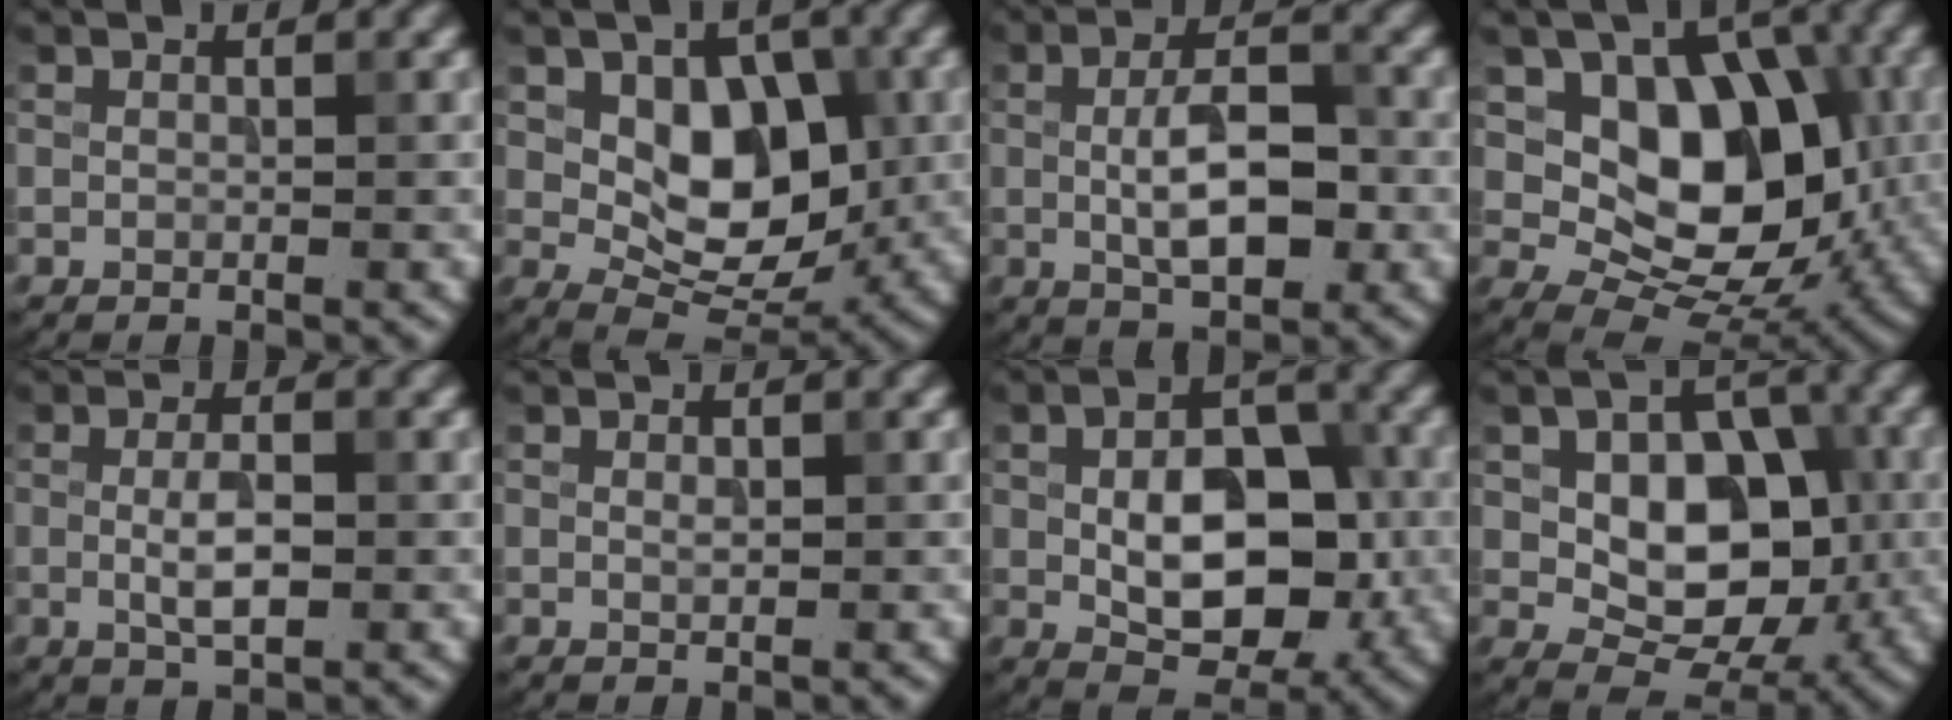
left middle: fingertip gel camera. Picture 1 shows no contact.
{"total": 7.4, "force": [0.8, 5.0, 5.5], "torque": [-0.083, -0.012, 0.016]}
{"total": 6.0, "force": [-0.3, 2.6, 5.3], "torque": [-0.097, 0.001, -0.006]}
{"total": 9.8, "force": [0.9, 7.0, 6.8], "torque": [-0.102, -0.010, 0.014]}
{"total": 3.1, "force": [-0.2, 1.1, 2.9], "torque": [-0.059, -0.003, -0.003]}
{"total": 0.7, "force": [0.1, 0.3, 0.6], "torque": [-0.011, 0.000, 0.003]}
{"total": 8.5, "force": [-0.5, 5.1, 6.8], "torque": [-0.113, 0.000, -0.008]}
{"total": 8.7, "force": [0.2, 5.9, 6.4], "torque": [-0.100, -0.003, 0.003]}